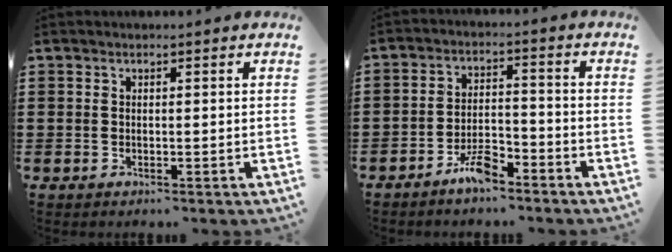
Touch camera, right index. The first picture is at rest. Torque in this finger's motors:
{"motor_torque": [0.94, -0.33, 0.18, 0.04]}